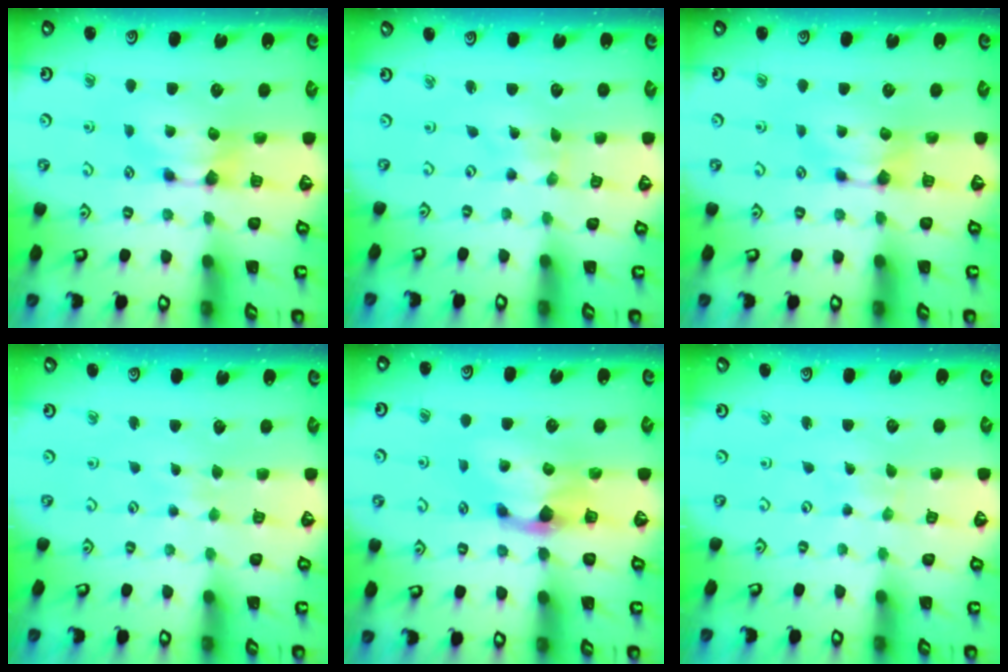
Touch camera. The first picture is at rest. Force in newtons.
{"total": 5.5, "press": 5.5, "slide": 0.5}
{"total": 0.0}
{"total": 4.9, "press": 4.9, "slide": 0.1}
{"total": 1.9, "press": 1.4, "slide": 1.3}
{"total": 5.7, "press": 5.7, "slide": 0.2}